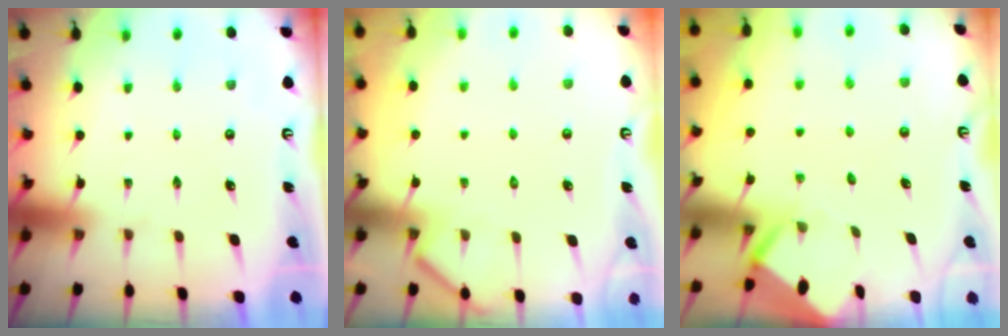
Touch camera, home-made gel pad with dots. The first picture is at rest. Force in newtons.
{"total": 3.6, "press": 3.6, "slide": 0.3}
{"total": 3.3, "press": 3.2, "slide": 0.3}